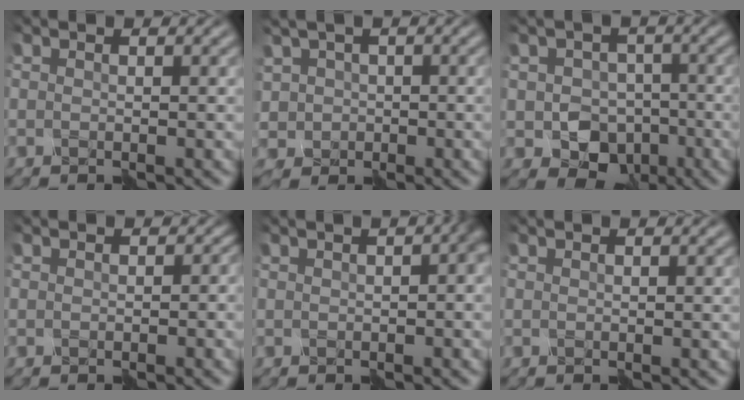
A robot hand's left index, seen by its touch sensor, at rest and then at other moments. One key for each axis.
{"total": 2.2, "fx": -0.2, "fy": 2.2, "fz": -0.3, "tx": -0.003, "ty": 0.008, "tz": 0.009}
{"total": 4.3, "fx": -1.7, "fy": 3.4, "fz": 1.9, "tx": -0.034, "ty": -0.001, "tz": -0.022}
{"total": 1.1, "fx": -0.3, "fy": 0.9, "fz": 0.5, "tx": 0.002, "ty": 0.011, "tz": -0.011}
{"total": 3.0, "fx": -0.2, "fy": 1.3, "fz": 2.7, "tx": -0.021, "ty": 0.015, "tz": 0.001}
{"total": 0.0}